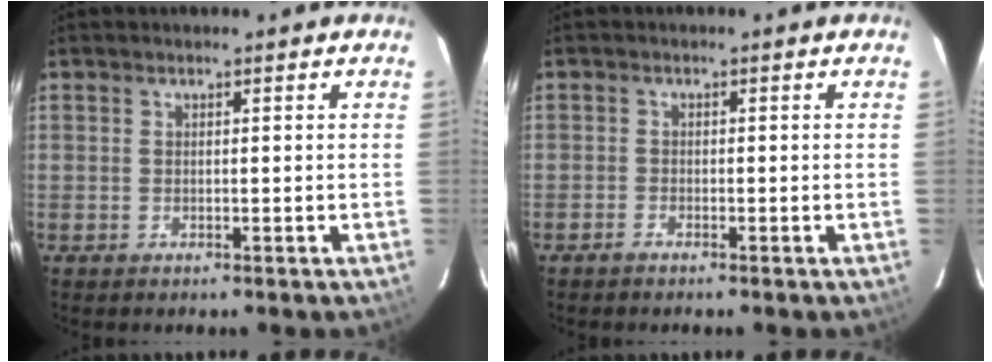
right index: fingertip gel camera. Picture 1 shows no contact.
{"total": 0.9, "force": [-0.9, 0.3, 0.1], "torque": [-0.011, 0.003, -0.021]}